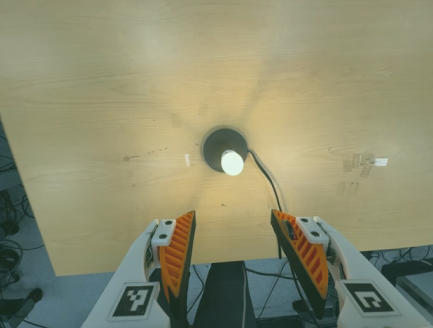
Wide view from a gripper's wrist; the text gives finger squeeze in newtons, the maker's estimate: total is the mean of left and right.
{"total": 0.0}